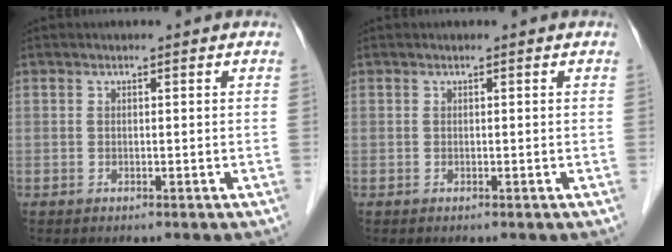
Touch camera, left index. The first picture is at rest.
{"total": 0.0}